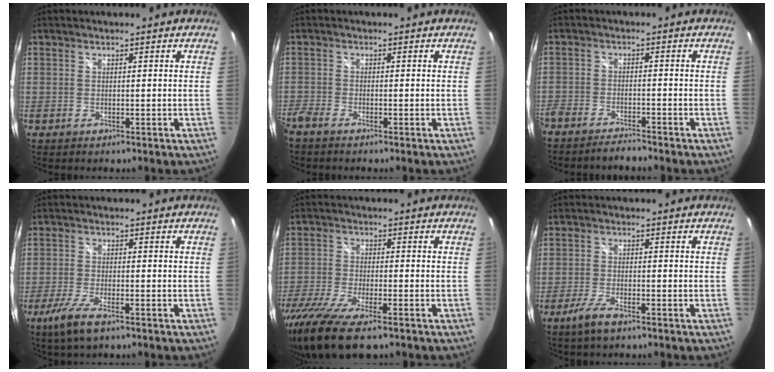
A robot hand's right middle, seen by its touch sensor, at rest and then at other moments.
{"total": 2.8, "force": [-2.4, 0.5, 1.2], "torque": [-0.039, -0.010, -0.052]}
{"total": 5.9, "force": [-5.4, 1.0, 1.9], "torque": [-0.060, -0.012, -0.096]}
{"total": 6.4, "force": [-4.2, 1.4, 4.6], "torque": [-0.115, -0.017, -0.079]}
{"total": 13.4, "force": [-9.8, 3.0, 8.7], "torque": [-0.196, -0.056, -0.183]}
{"total": 4.6, "force": [-3.3, 0.9, 3.1], "torque": [-0.080, -0.009, -0.064]}